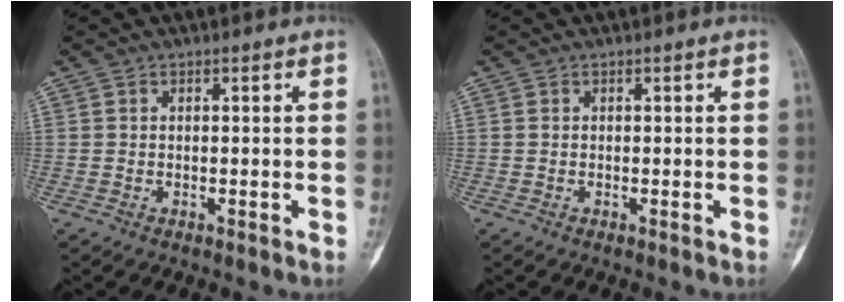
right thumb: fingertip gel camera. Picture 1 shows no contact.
{"total": 0.0}